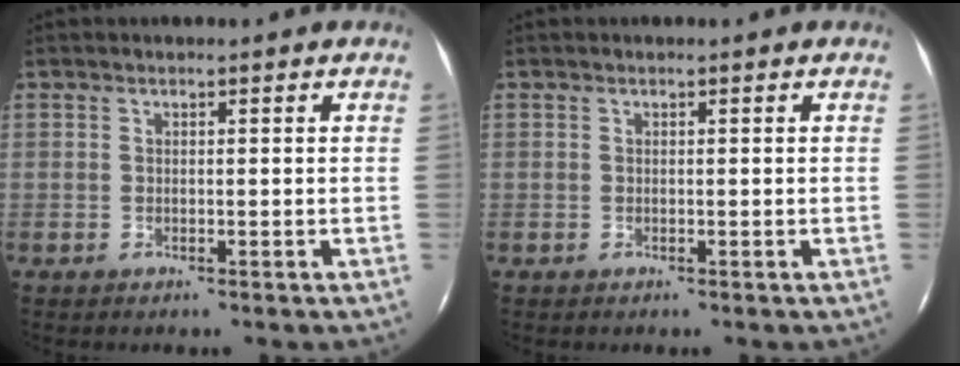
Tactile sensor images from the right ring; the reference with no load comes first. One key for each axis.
{"total": 0.0}